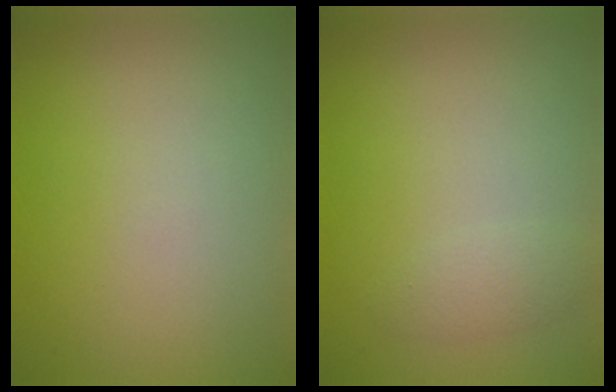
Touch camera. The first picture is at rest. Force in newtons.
{"total": 1.3, "press": 1.3, "slide": 0.1}